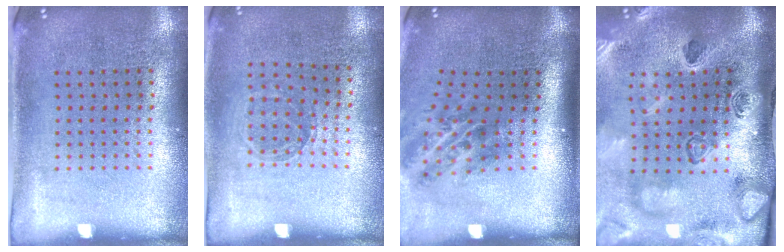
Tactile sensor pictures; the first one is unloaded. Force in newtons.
{"total": 0.8, "press": 0.8, "slide": 0.1}
{"total": 2.0, "press": 1.3, "slide": 1.6}
{"total": 4.5, "press": 3.2, "slide": 3.1}